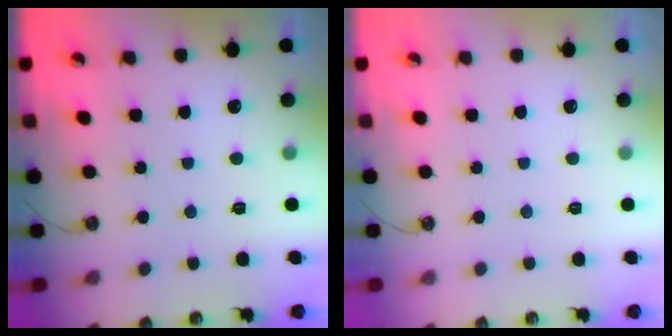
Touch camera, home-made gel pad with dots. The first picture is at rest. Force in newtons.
{"total": 0.0}